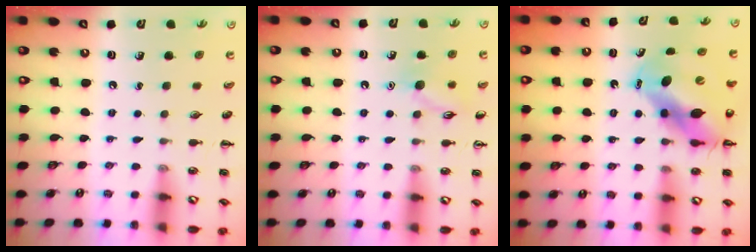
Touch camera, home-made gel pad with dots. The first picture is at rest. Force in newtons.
{"total": 8.6, "press": 8.5, "slide": 0.9}
{"total": 11.8, "press": 11.3, "slide": 3.2}